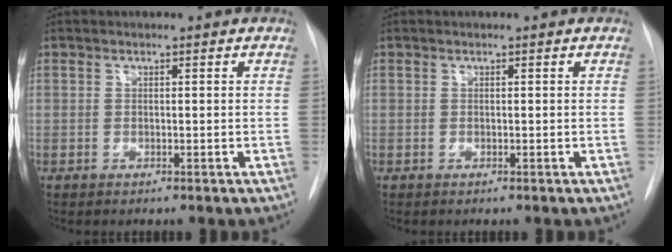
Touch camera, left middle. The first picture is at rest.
{"total": 0.0}